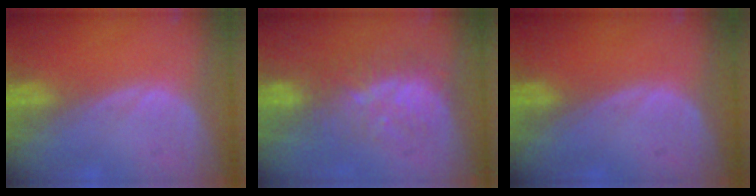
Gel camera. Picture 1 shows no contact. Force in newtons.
{"total": 7.7, "press": 7.2, "slide": 2.6}
{"total": 0.0}